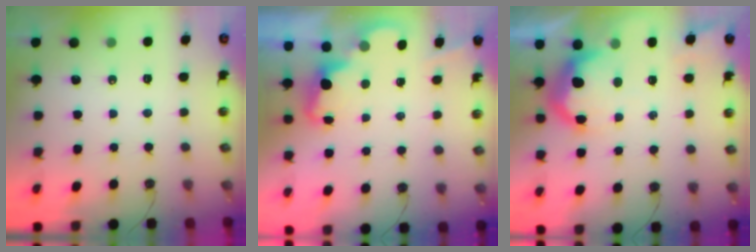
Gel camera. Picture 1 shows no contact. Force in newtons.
{"total": 2.3, "press": 2.3, "slide": 0.5}
{"total": 15.9, "press": 15.9, "slide": 1.1}